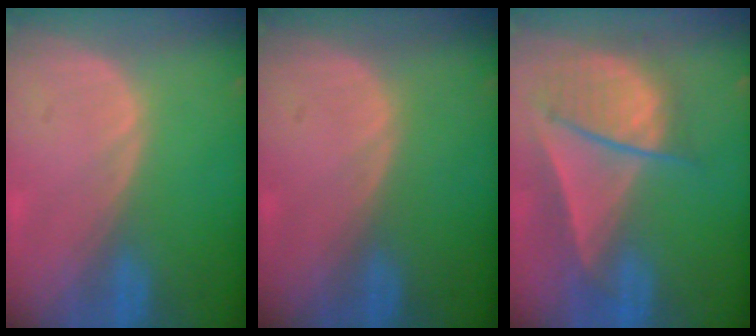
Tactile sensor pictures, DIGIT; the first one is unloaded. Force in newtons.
{"total": 0.0}
{"total": 8.6, "press": 7.7, "slide": 3.7}